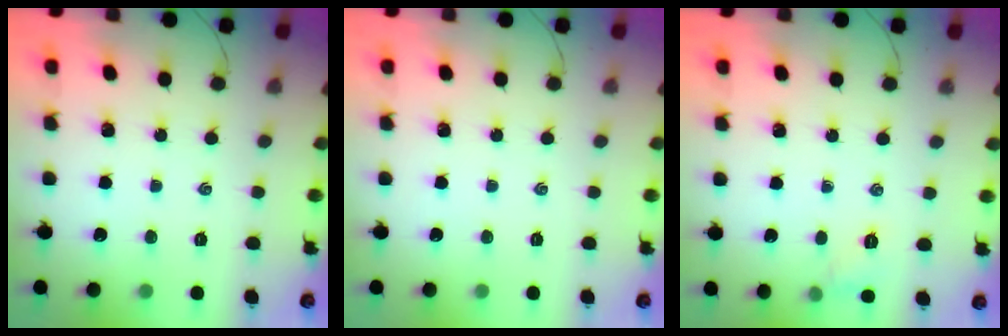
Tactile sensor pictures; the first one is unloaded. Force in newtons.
{"total": 0.0}
{"total": 5.3, "press": 5.1, "slide": 1.5}